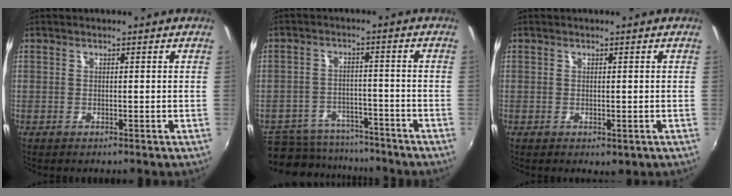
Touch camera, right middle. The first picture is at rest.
{"total": 12.6, "force": [-10.2, 6.6, 3.5], "torque": [-0.094, 0.017, -0.136]}
{"total": 1.0, "force": [0.0, 0.7, 0.7], "torque": [-0.010, -0.004, 0.001]}